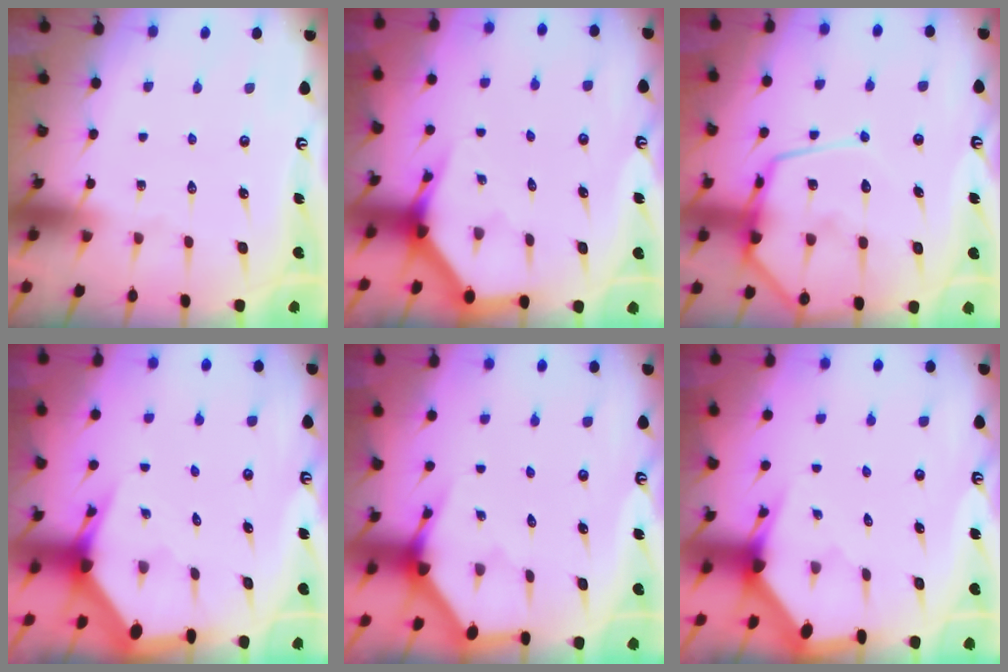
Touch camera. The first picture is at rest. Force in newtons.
{"total": 3.9, "press": 3.9, "slide": 0.2}
{"total": 16.0, "press": 16.0, "slide": 1.6}
{"total": 3.7, "press": 3.6, "slide": 0.3}
{"total": 3.5, "press": 3.4, "slide": 0.2}
{"total": 3.0, "press": 3.0, "slide": 0.1}